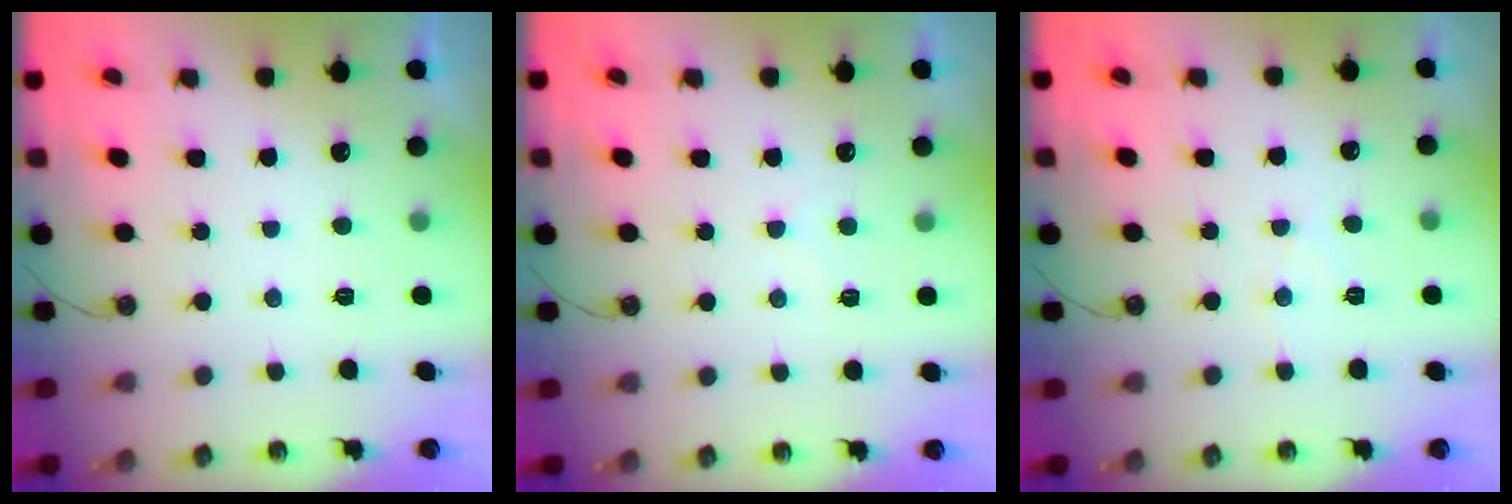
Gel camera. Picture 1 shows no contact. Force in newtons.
{"total": 3.9, "press": 3.9, "slide": 0.5}
{"total": 5.2, "press": 5.2, "slide": 0.7}